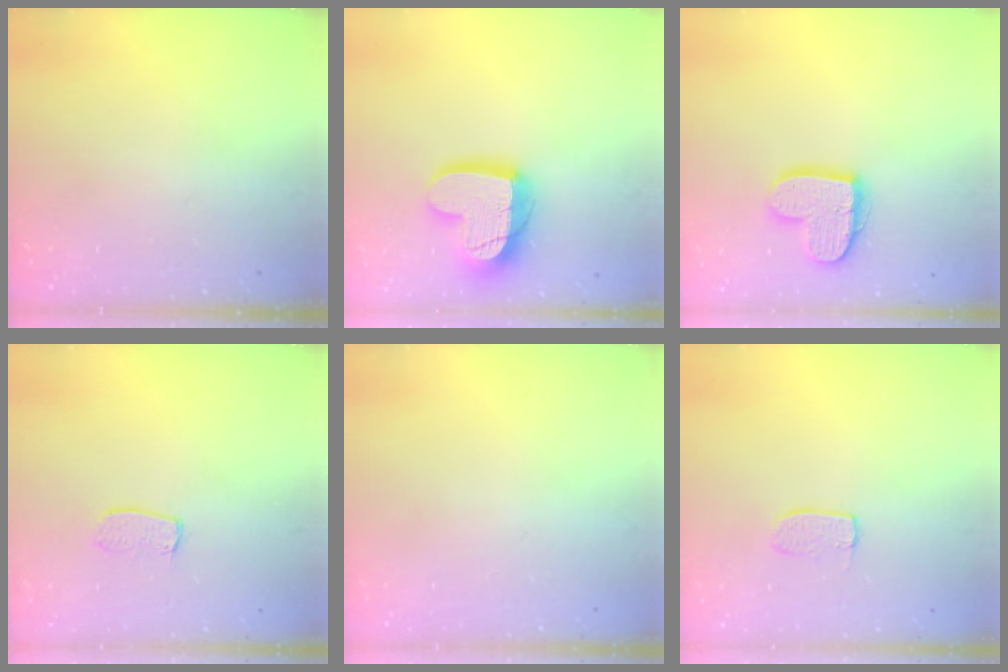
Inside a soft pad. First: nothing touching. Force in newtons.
{"total": 17.4, "press": 17.4, "slide": 1.6}
{"total": 14.5, "press": 14.5, "slide": 1.0}
{"total": 6.6, "press": 6.6, "slide": 0.4}
{"total": 0.0}
{"total": 6.3, "press": 6.3, "slide": 0.1}